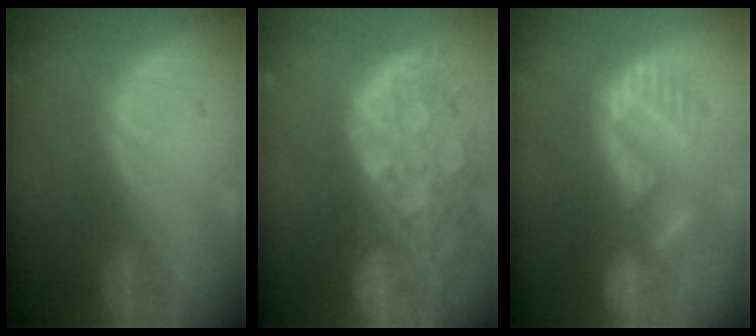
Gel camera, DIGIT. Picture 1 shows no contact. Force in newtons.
{"total": 13.6, "press": 11.1, "slide": 7.9}
{"total": 9.0, "press": 8.7, "slide": 2.2}